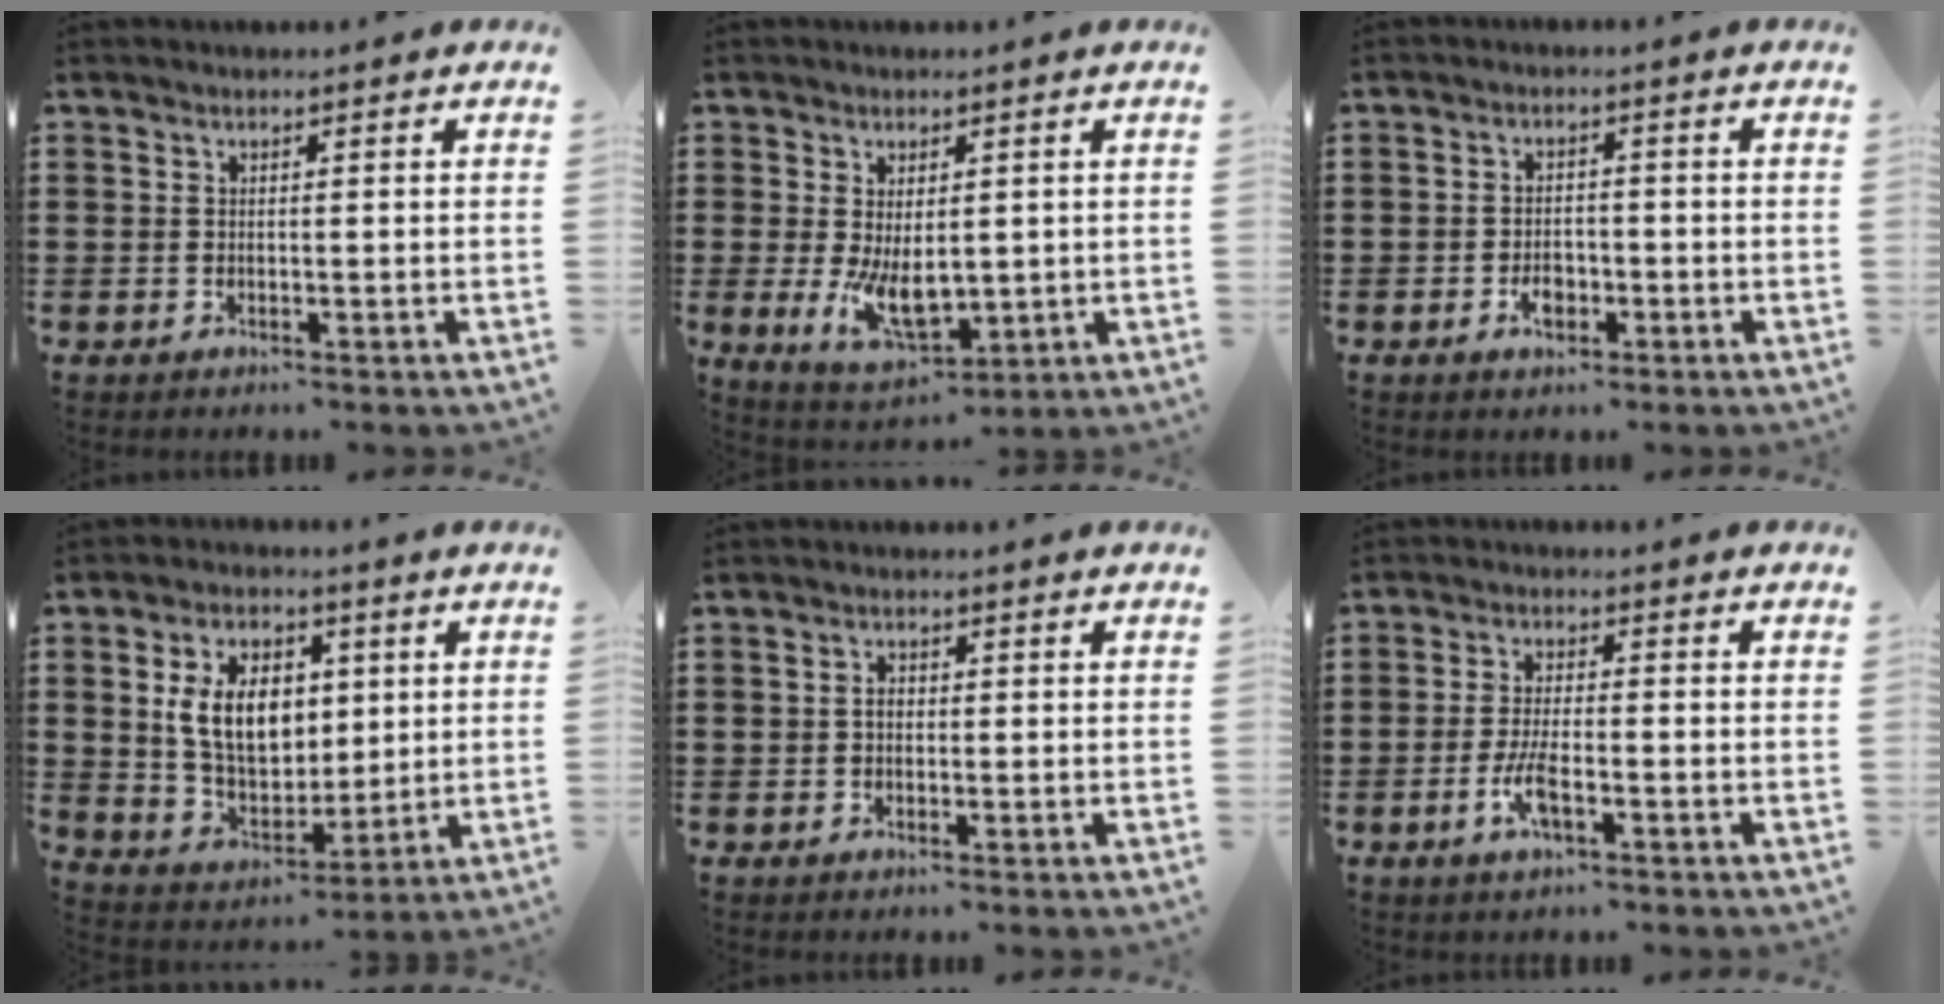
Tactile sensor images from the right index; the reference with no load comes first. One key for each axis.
{"total": 7.1, "fx": -0.3, "fy": 4.1, "fz": 5.7, "tx": -0.099, "ty": -0.003, "tz": -0.001}
{"total": 3.1, "fx": -1.3, "fy": 1.9, "fz": 2.1, "tx": -0.039, "ty": 0.002, "tz": -0.023}
{"total": 10.3, "fx": 2.0, "fy": 6.8, "fz": 7.4, "tx": -0.162, "ty": 0.007, "tz": 0.032}
{"total": 1.5, "fx": -0.1, "fy": 0.9, "fz": 1.1, "tx": -0.023, "ty": 0.003, "tz": -0.001}
{"total": 4.7, "fx": -1.9, "fy": 1.5, "fz": 4.0, "tx": -0.093, "ty": -0.006, "tz": -0.040}